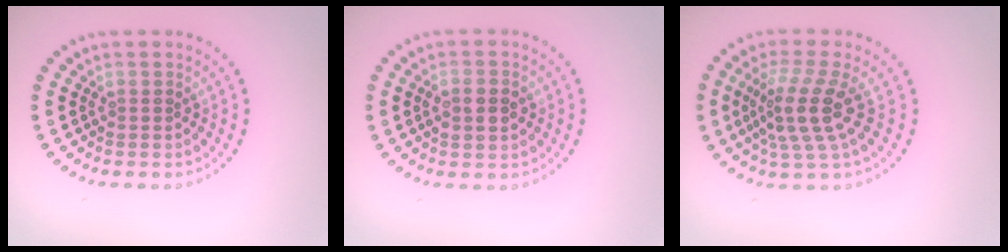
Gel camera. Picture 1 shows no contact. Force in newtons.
{"total": 2.1, "press": 2.1, "slide": 0.3}
{"total": 4.2, "press": 3.1, "slide": 2.8}